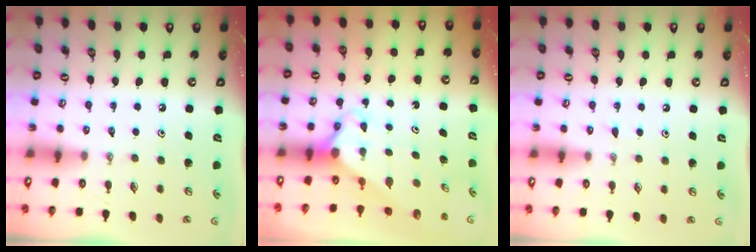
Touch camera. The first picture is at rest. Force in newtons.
{"total": 2.9, "press": 2.9, "slide": 0.2}
{"total": 5.6, "press": 5.6, "slide": 0.5}